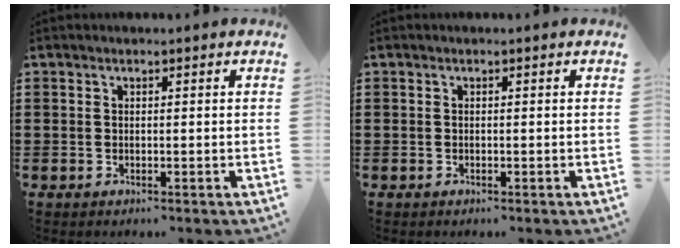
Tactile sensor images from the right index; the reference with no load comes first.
{"total": 0.0}